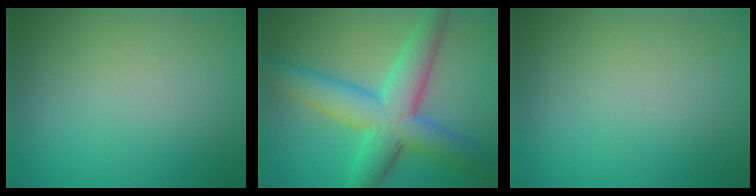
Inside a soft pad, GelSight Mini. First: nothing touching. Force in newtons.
{"total": 8.7, "press": 8.7, "slide": 0.1}
{"total": 0.0}